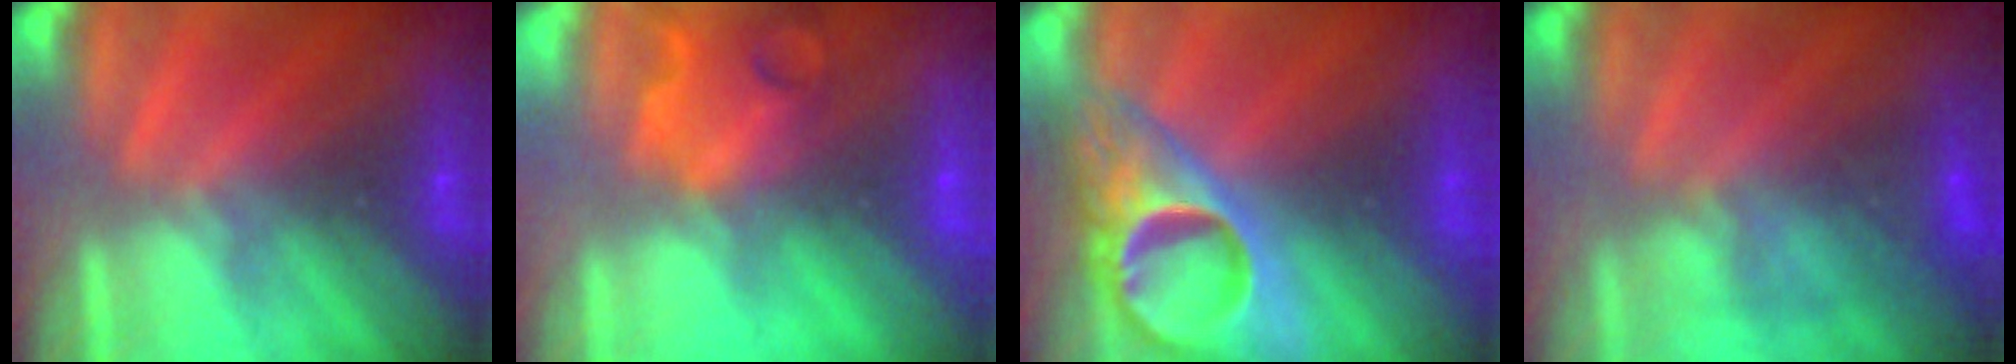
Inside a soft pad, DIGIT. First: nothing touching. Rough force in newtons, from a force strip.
{"total": 10.7}
{"total": 8.1}
{"total": 4.3}